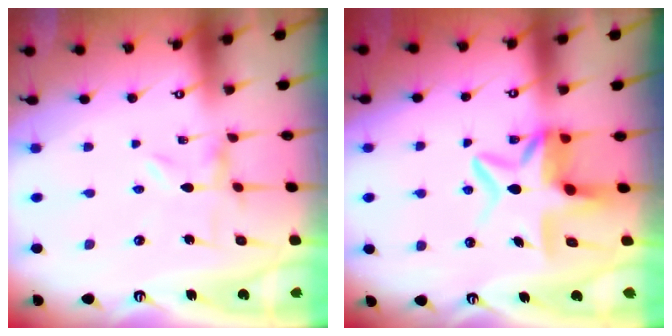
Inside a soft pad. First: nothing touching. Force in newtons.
{"total": 9.8, "press": 9.6, "slide": 1.8}